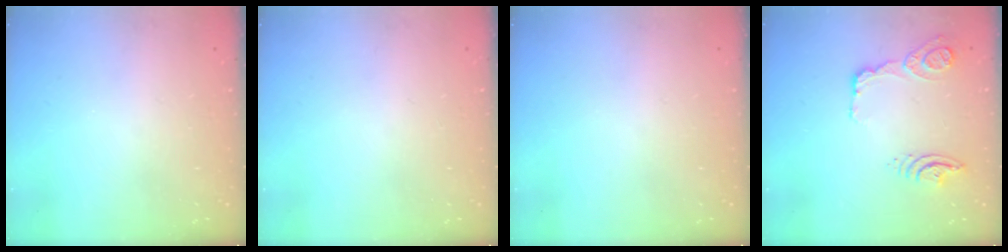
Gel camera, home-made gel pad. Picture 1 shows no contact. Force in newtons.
{"total": 0.0}
{"total": 0.0}
{"total": 21.3, "press": 16.2, "slide": 13.8}